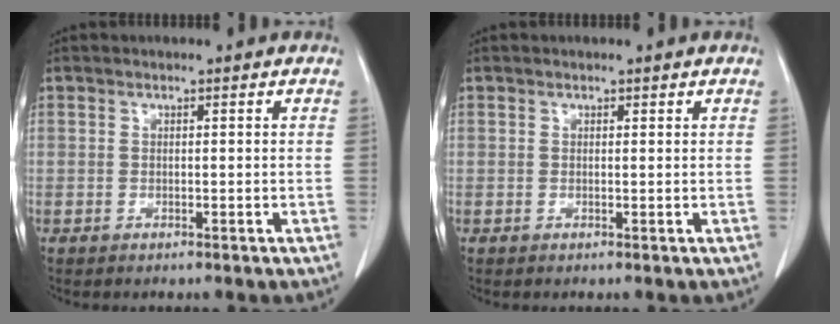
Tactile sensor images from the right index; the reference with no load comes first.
{"total": 0.0}